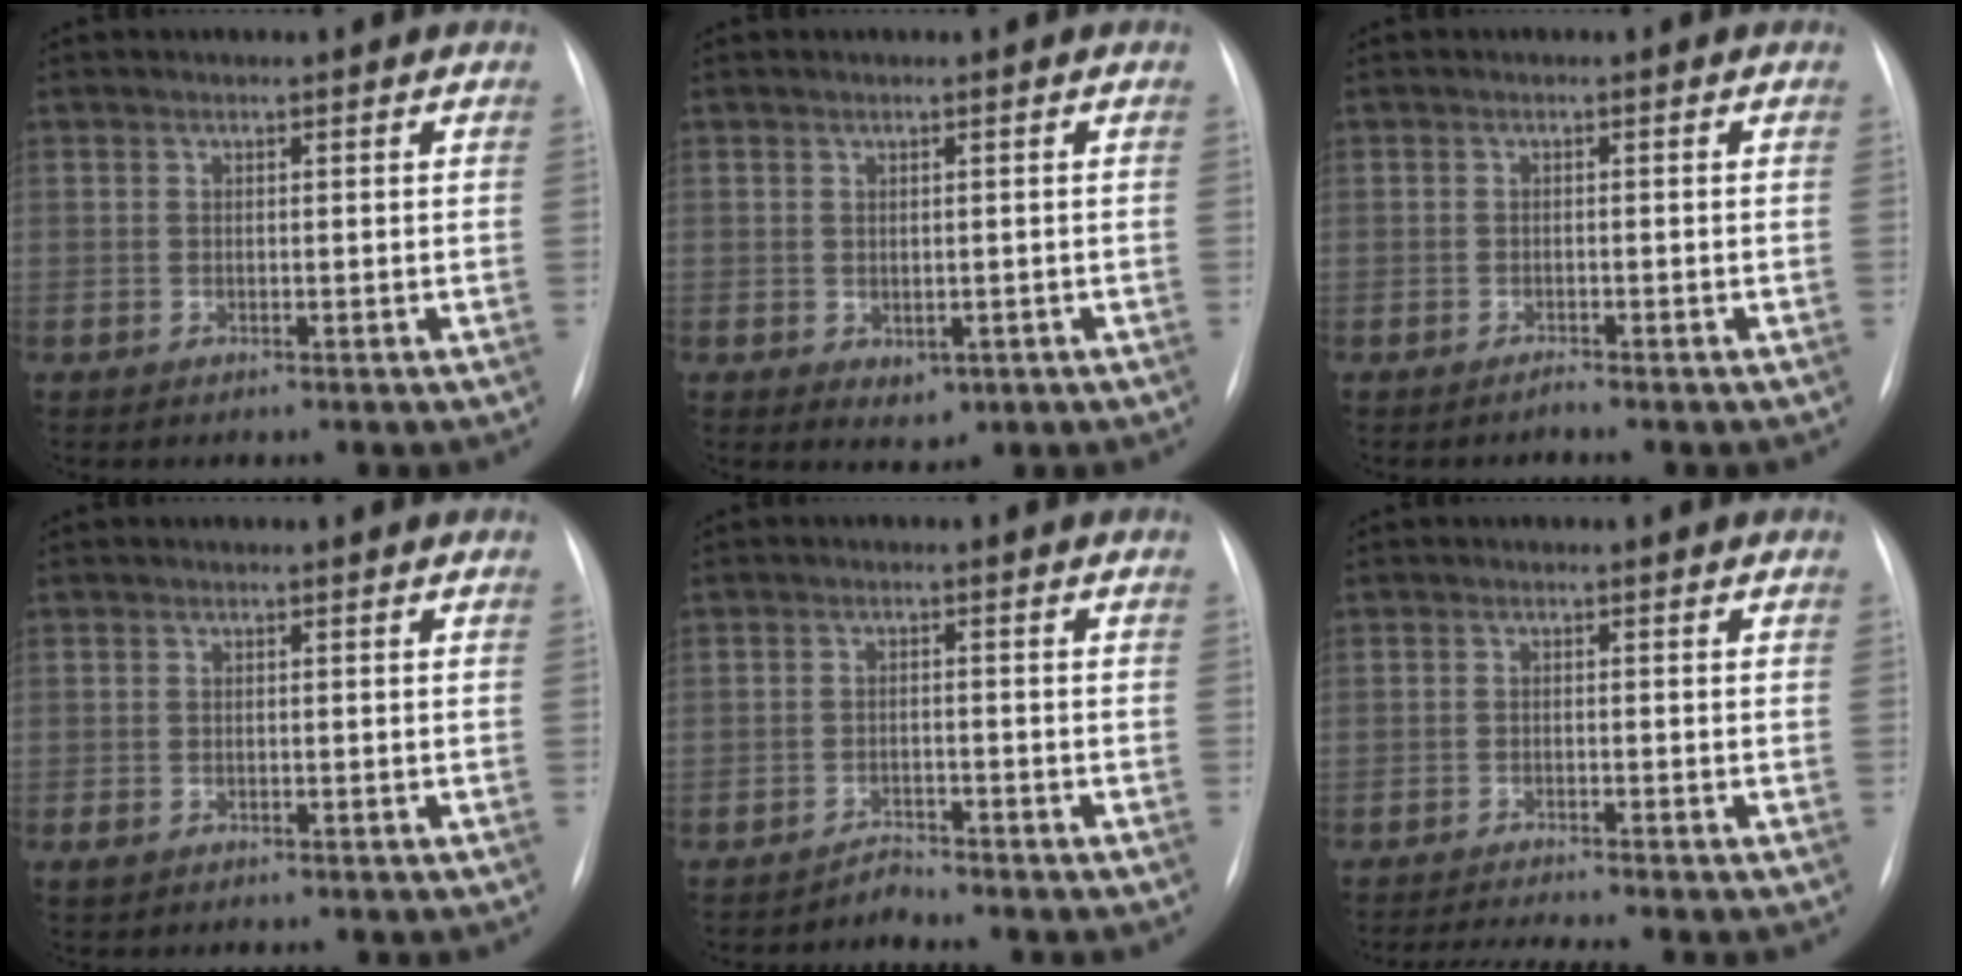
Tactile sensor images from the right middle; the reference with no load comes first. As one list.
[{"total": 2.5, "force": [-0.7, 1.8, 1.5], "torque": [-0.018, -0.002, 0.003]}, {"total": 0.7, "force": [-0.7, 0.0, 0.1], "torque": [-0.006, -0.002, -0.011]}, {"total": 1.0, "force": [-0.4, 0.8, 0.5], "torque": [-0.007, 0.002, 0.001]}, {"total": 1.9, "force": [-1.9, 0.1, -0.5], "torque": [0.014, -0.008, -0.030]}, {"total": 5.0, "force": [-4.4, -1.3, 1.9], "torque": [-0.032, -0.015, -0.072]}]